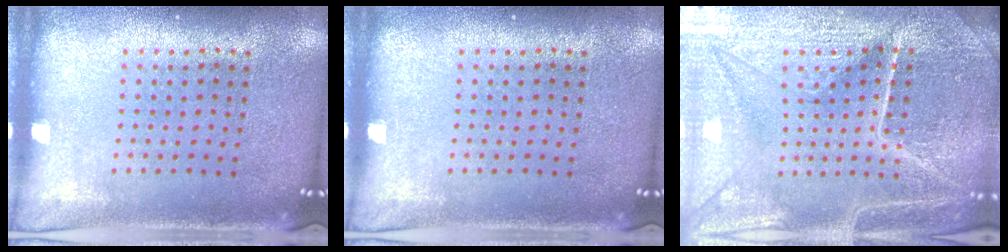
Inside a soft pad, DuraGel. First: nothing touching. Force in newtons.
{"total": 0.0}
{"total": 5.3, "press": 4.9, "slide": 1.9}